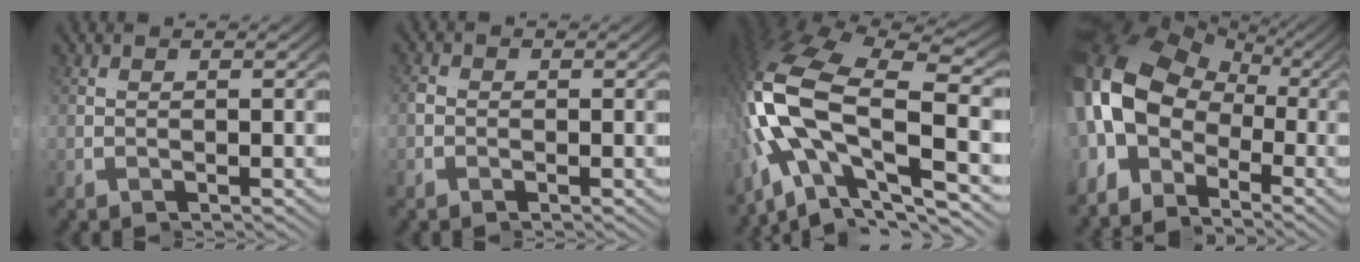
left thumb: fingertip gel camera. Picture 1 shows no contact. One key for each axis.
{"total": 1.3, "fx": -0.8, "fy": 1.0, "fz": -0.4, "tx": -0.005, "ty": -0.008, "tz": -0.014}
{"total": 11.0, "fx": -0.7, "fy": 5.6, "fz": 9.4, "tx": -0.226, "ty": 0.006, "tz": -0.021}
{"total": 10.8, "fx": 1.1, "fy": 6.9, "fz": 8.3, "tx": -0.143, "ty": 0.020, "tz": -0.003}